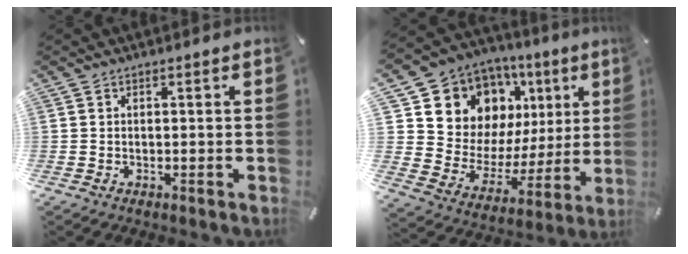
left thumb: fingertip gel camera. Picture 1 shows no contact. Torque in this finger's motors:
{"motor_torque": [2.50, 2.51, 1.40, -1.37, 0.12]}